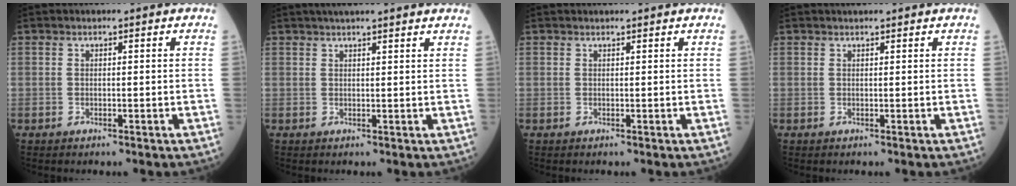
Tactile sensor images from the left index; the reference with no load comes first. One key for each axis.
{"total": 8.7, "fx": 7.6, "fy": 0.3, "fz": 4.2, "tx": -0.058, "ty": 0.030, "tz": 0.089}
{"total": 1.5, "fx": 1.5, "fy": -0.1, "fz": 0.3, "tx": -0.001, "ty": 0.013, "tz": 0.023}
{"total": 1.7, "fx": 1.6, "fy": 0.1, "fz": 0.6, "tx": -0.003, "ty": 0.019, "tz": 0.026}